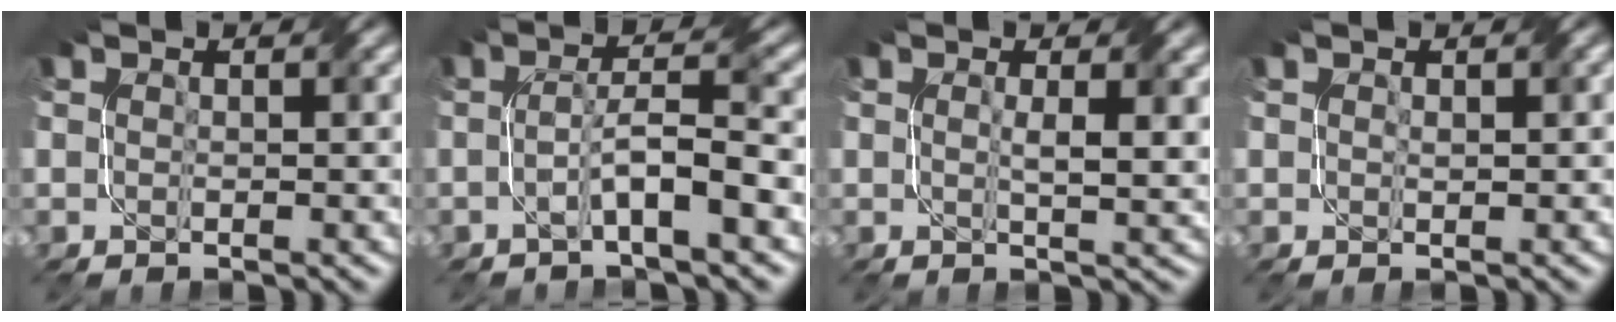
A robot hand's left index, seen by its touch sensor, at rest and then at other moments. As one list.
[{"total": 4.2, "force": [-1.6, 0.4, 3.8], "torque": [-0.068, 0.015, -0.033]}, {"total": 2.5, "force": [0.5, 0.5, 2.4], "torque": [-0.035, -0.001, 0.009]}, {"total": 0.7, "force": [0.3, 0.4, 0.5], "torque": [-0.006, -0.002, 0.008]}]